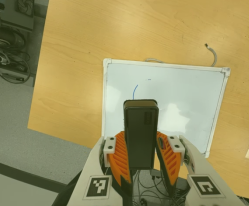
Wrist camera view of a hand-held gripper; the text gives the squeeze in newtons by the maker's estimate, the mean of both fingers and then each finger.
{"total": 5.8, "left": 5.2, "right": 6.3}